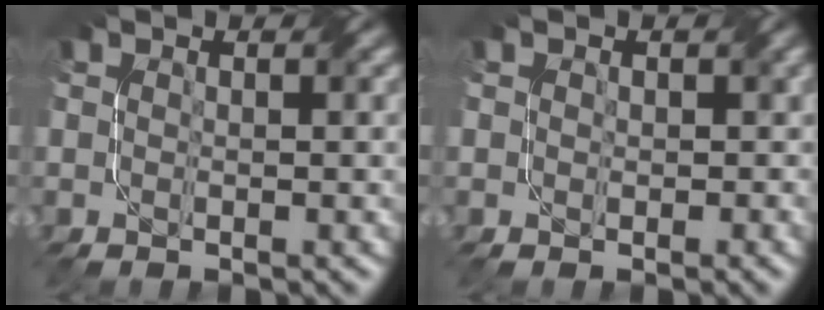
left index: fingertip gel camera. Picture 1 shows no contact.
{"total": 1.3, "force": [0.3, 1.1, 0.5], "torque": [-0.004, -0.003, 0.001]}